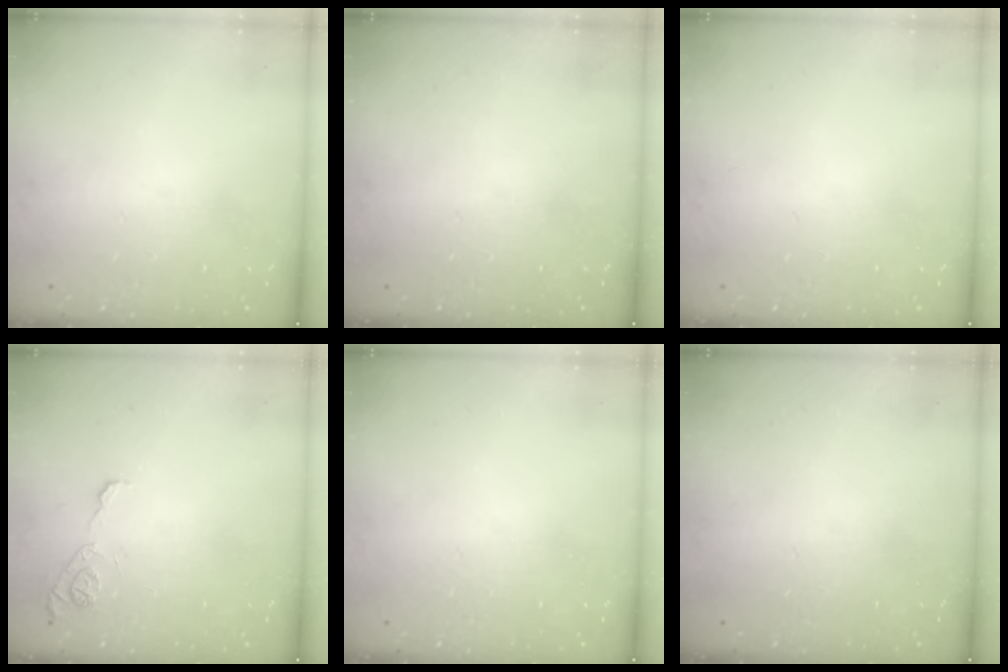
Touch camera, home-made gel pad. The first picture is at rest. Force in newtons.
{"total": 0.0}
{"total": 0.0}
{"total": 7.6, "press": 7.5, "slide": 0.8}
{"total": 0.0}
{"total": 0.0}